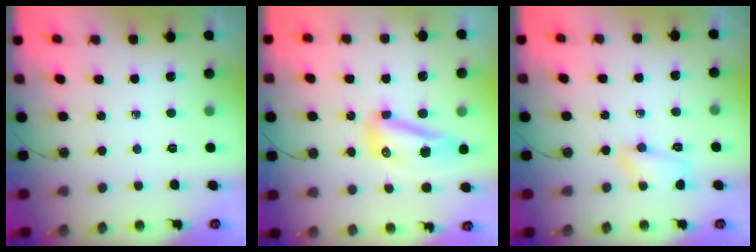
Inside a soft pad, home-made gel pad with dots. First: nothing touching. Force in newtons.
{"total": 10.2, "press": 10.2, "slide": 0.4}
{"total": 8.2, "press": 5.7, "slide": 5.9}